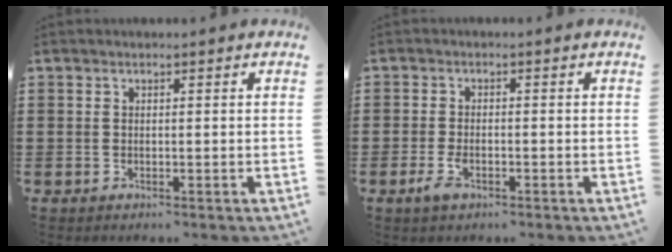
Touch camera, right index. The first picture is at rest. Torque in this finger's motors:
{"motor_torque": [0.81, 0.63, 0.09, 0.04]}